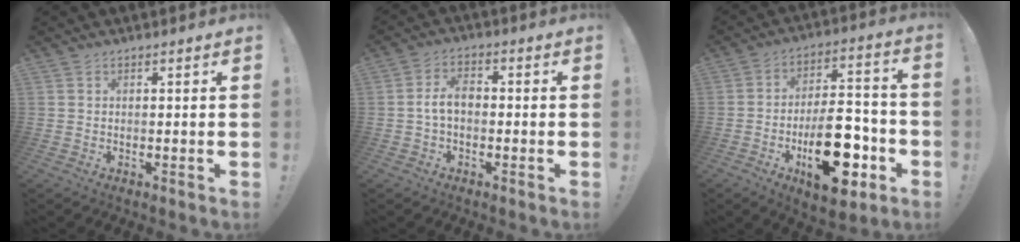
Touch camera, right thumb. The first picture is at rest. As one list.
[{"total": 5.7, "force": [-0.5, 3.2, 4.7], "torque": [-0.098, 0.013, -0.010]}, {"total": 21.8, "force": [-7.7, 10.6, 17.4], "torque": [-0.268, 0.052, -0.110]}]